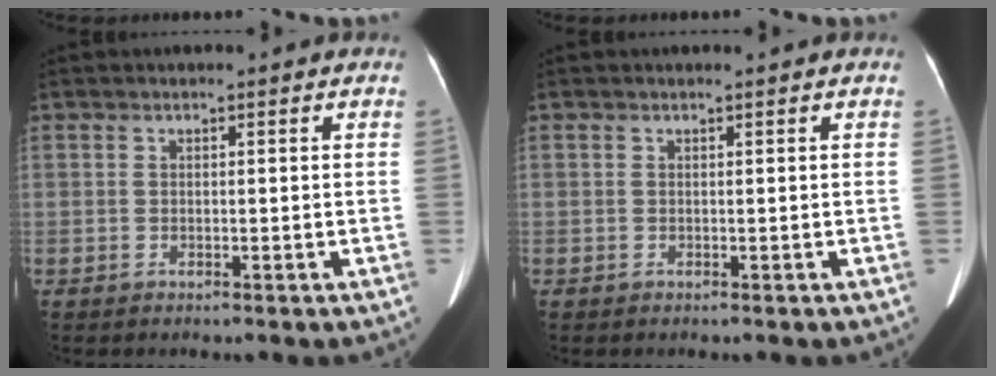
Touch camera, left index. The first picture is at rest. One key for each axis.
{"total": 0.0}